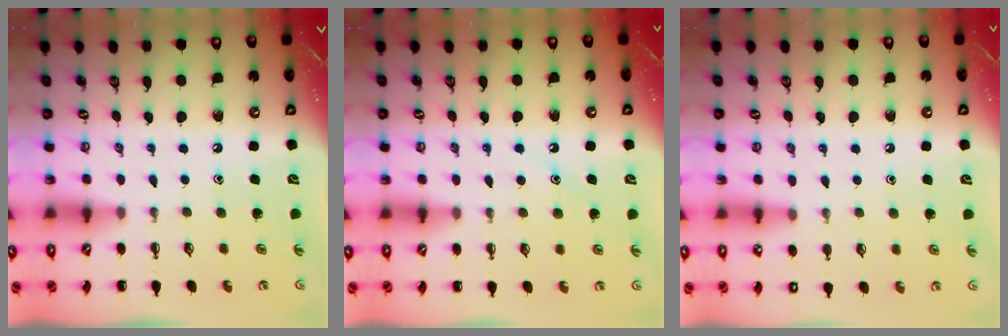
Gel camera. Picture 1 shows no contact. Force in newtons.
{"total": 8.4, "press": 8.3, "slide": 1.2}
{"total": 7.9, "press": 7.6, "slide": 2.3}